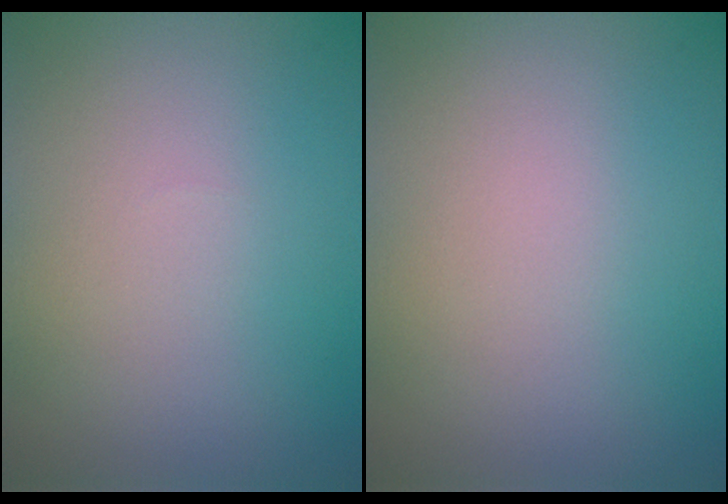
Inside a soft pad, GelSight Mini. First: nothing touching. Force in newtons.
{"total": 0.0}